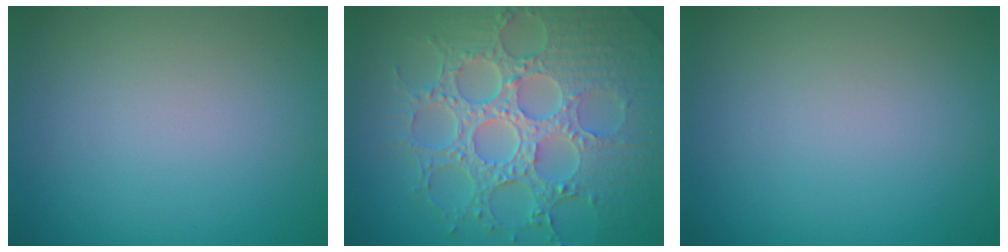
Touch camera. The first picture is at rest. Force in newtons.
{"total": 8.7, "press": 6.4, "slide": 5.9}
{"total": 0.0}